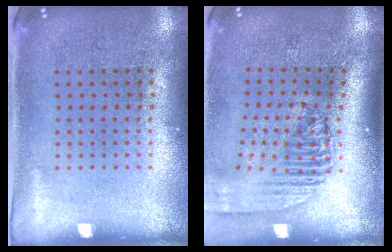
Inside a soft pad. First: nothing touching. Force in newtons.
{"total": 2.3, "press": 1.7, "slide": 1.5}